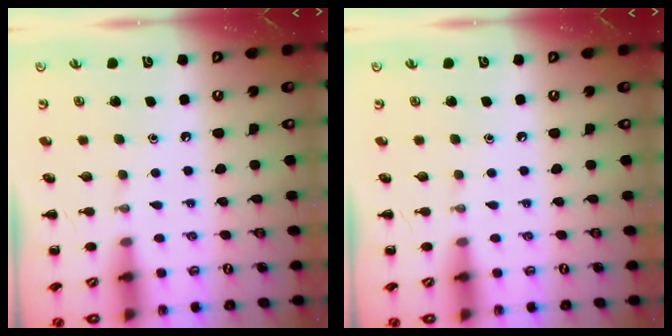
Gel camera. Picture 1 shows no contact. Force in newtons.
{"total": 0.0}